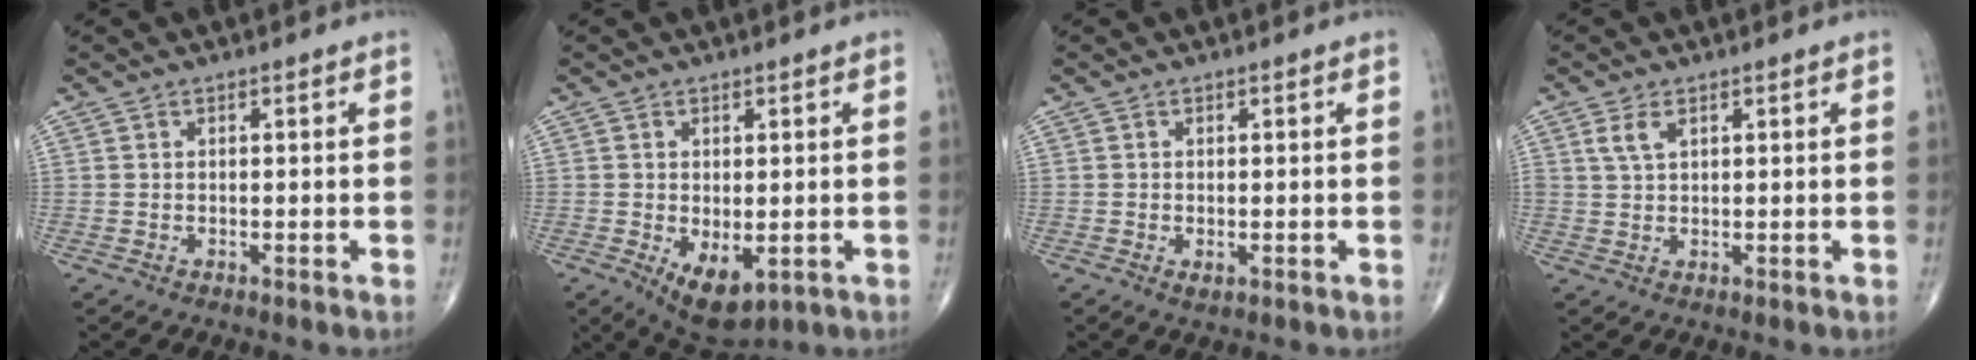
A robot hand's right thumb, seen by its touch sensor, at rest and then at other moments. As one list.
[{"total": 7.4, "force": [-1.8, 3.9, 6.0], "torque": [-0.087, -0.014, -0.011]}, {"total": 1.1, "force": [-0.2, 0.7, 0.9], "torque": [-0.015, -0.004, 0.000]}, {"total": 3.1, "force": [1.5, 1.6, 2.2], "torque": [-0.044, 0.002, 0.035]}]